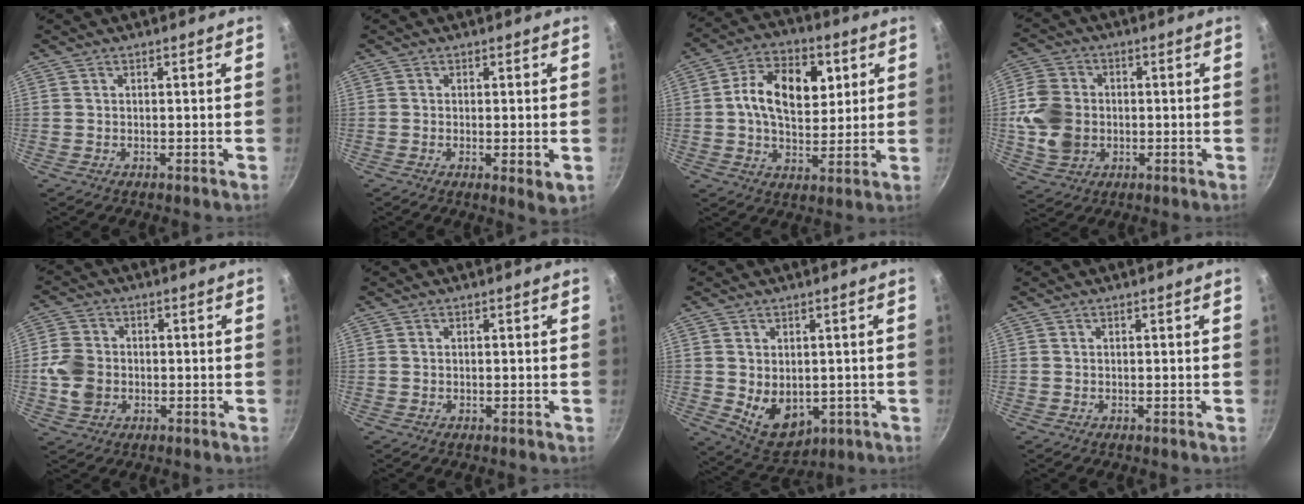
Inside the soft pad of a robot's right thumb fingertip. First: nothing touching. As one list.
[{"total": 3.6, "force": [-0.7, 1.0, 3.4], "torque": [-0.057, -0.012, -0.012]}, {"total": 14.9, "force": [3.3, 9.3, 11.2], "torque": [-0.156, 0.002, 0.050]}, {"total": 11.0, "force": [-0.9, 8.9, 6.4], "torque": [-0.115, 0.008, -0.016]}, {"total": 7.5, "force": [-1.1, 6.0, 4.3], "torque": [-0.074, 0.009, -0.022]}, {"total": 0.0}, {"total": 9.1, "force": [-1.4, 6.4, 6.4], "torque": [-0.076, -0.008, 0.002]}, {"total": 0.0}]